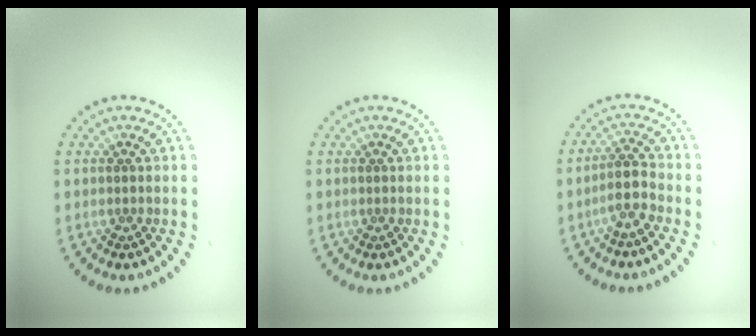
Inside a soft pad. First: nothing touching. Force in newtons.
{"total": 0.0}
{"total": 2.7, "press": 2.2, "slide": 1.5}